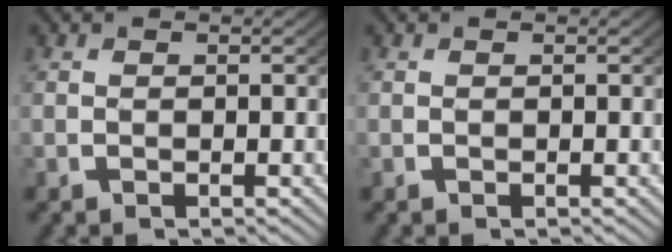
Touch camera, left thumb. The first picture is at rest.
{"total": 0.0}